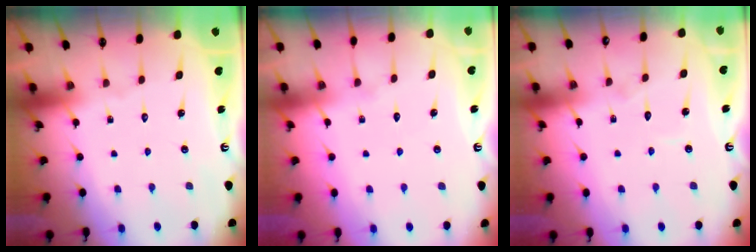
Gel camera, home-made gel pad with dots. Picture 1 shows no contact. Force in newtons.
{"total": 5.5, "press": 5.5, "slide": 0.6}
{"total": 4.0, "press": 3.9, "slide": 0.3}